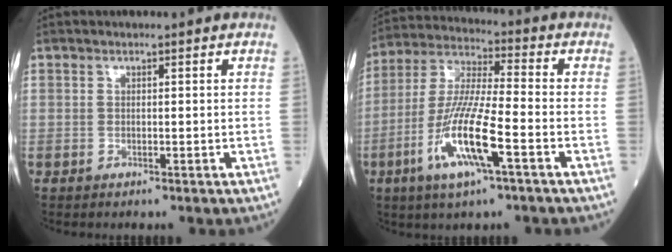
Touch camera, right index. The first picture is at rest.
{"total": 13.7, "force": [-5.1, 1.3, 12.6], "torque": [-0.260, -0.010, -0.099]}